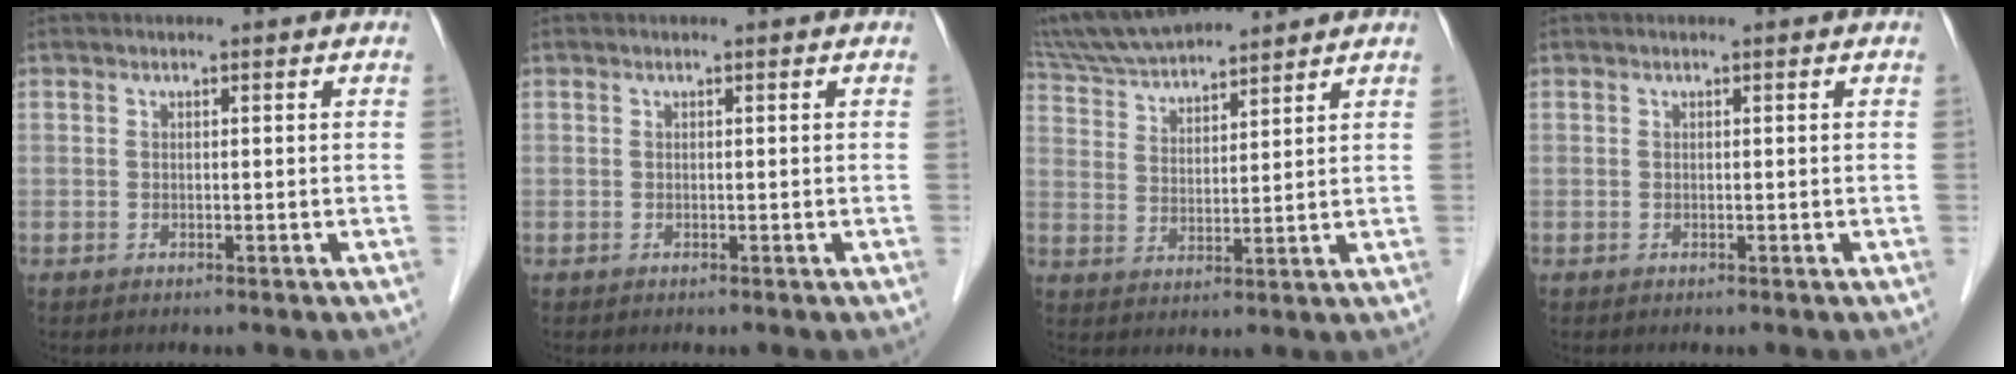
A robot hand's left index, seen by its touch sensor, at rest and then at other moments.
{"total": 0.0}
{"total": 12.4, "force": [11.4, 1.9, 4.4], "torque": [-0.089, 0.029, 0.214]}
{"total": 0.0}